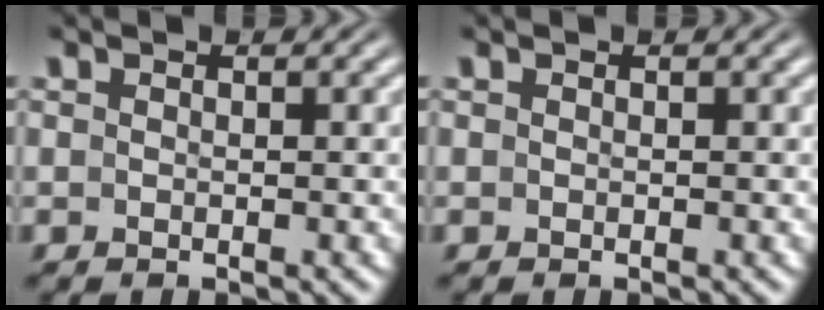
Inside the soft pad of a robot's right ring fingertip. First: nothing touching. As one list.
[{"total": 0.0}]